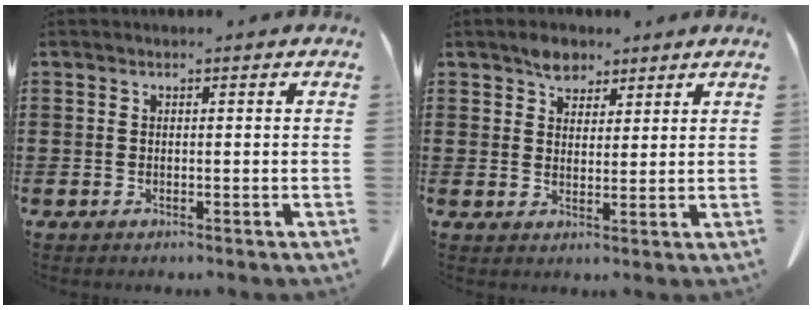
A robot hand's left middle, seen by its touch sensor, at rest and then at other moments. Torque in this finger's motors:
{"motor_torque": [0.00, 0.00, 0.06, 0.02]}